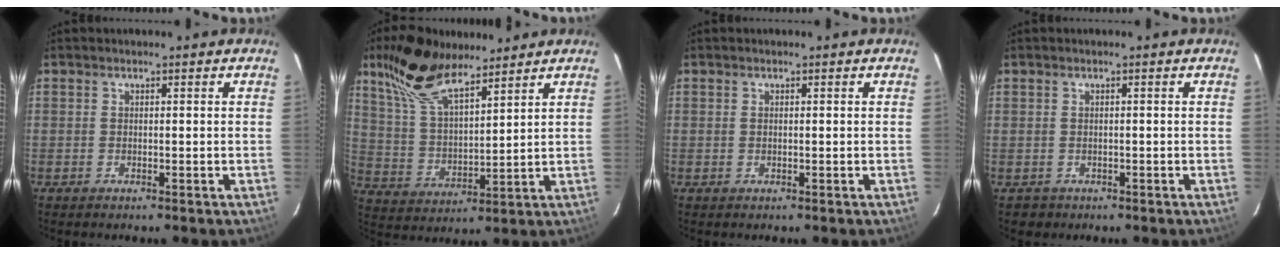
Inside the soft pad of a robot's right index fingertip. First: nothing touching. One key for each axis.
{"total": 14.7, "fx": 10.6, "fy": 5.3, "fz": 8.7, "tx": -0.172, "ty": 0.029, "tz": 0.210}
{"total": 0.0}
{"total": 2.0, "fx": -0.8, "fy": 1.9, "fz": 0.0, "tx": -0.002, "ty": 0.005, "tz": -0.008}